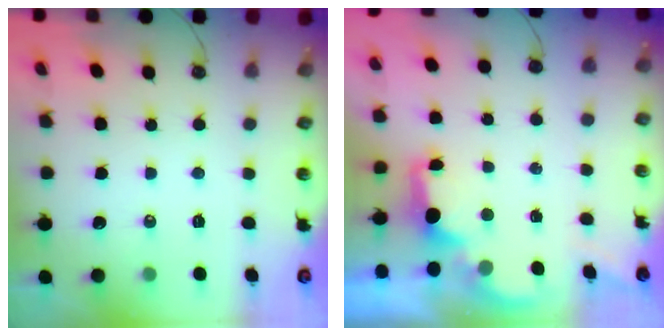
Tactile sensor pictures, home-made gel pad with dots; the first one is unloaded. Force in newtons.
{"total": 2.0, "press": 1.8, "slide": 0.8}